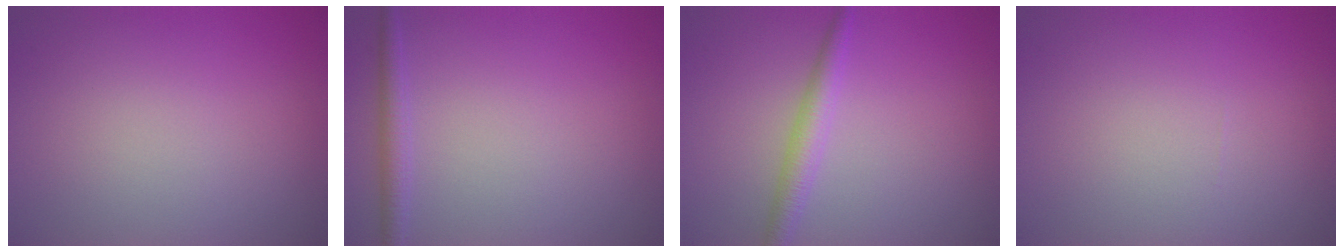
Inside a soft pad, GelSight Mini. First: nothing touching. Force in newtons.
{"total": 1.7, "press": 1.7, "slide": 0.1}
{"total": 2.3, "press": 2.3, "slide": 0.0}
{"total": 0.0}